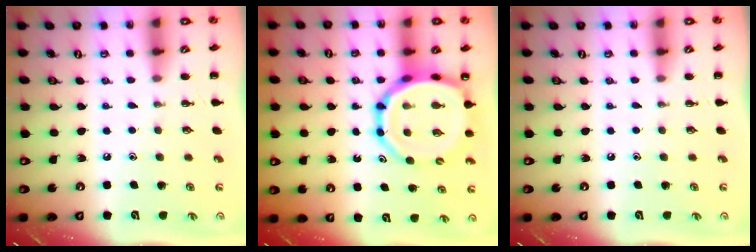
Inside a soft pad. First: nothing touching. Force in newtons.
{"total": 15.9, "press": 15.4, "slide": 3.9}
{"total": 0.0}